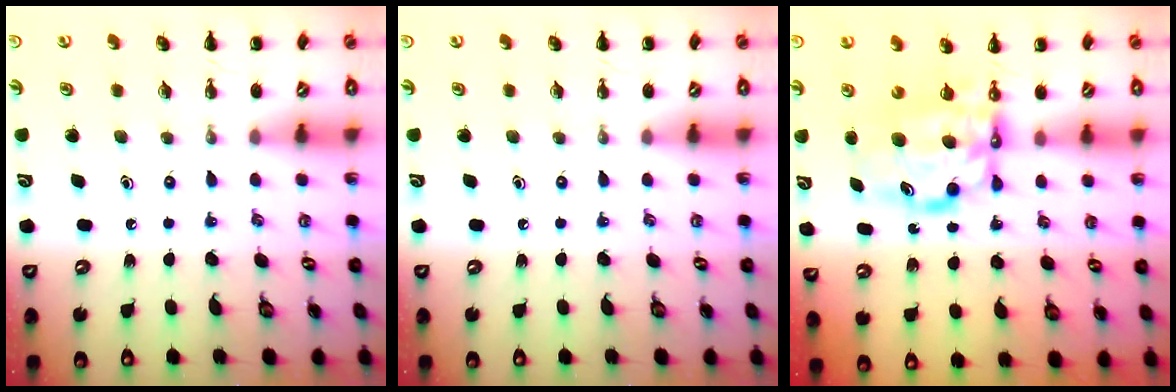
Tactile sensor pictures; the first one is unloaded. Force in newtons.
{"total": 0.0}
{"total": 7.4, "press": 7.3, "slide": 1.4}